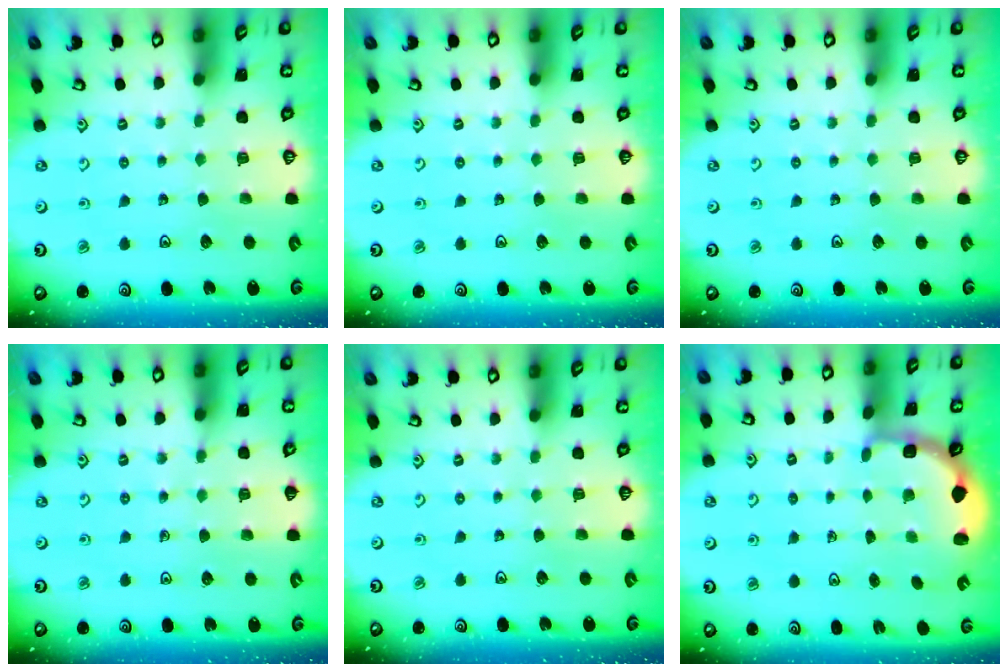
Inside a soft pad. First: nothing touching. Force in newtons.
{"total": 0.0}
{"total": 0.0}
{"total": 2.7, "press": 2.6, "slide": 0.5}
{"total": 0.0}
{"total": 2.9, "press": 2.3, "slide": 1.7}